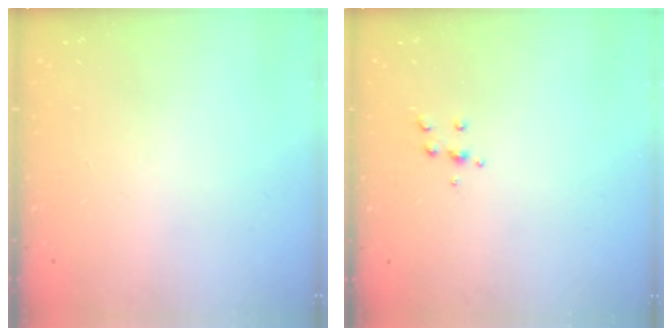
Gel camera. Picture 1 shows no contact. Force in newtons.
{"total": 4.6, "press": 4.5, "slide": 0.7}